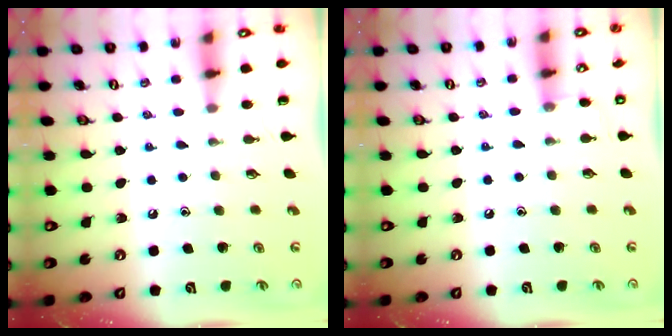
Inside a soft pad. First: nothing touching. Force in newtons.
{"total": 3.9, "press": 3.8, "slide": 0.5}